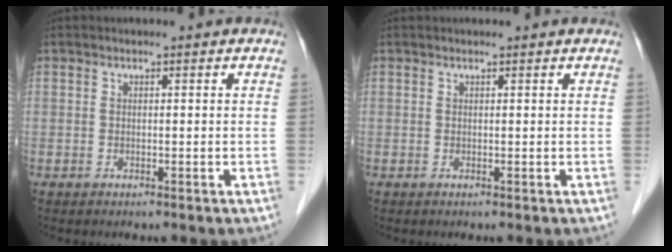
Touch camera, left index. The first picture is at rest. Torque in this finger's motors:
{"motor_torque": [0.09, -0.01, 0.00, 0.00]}